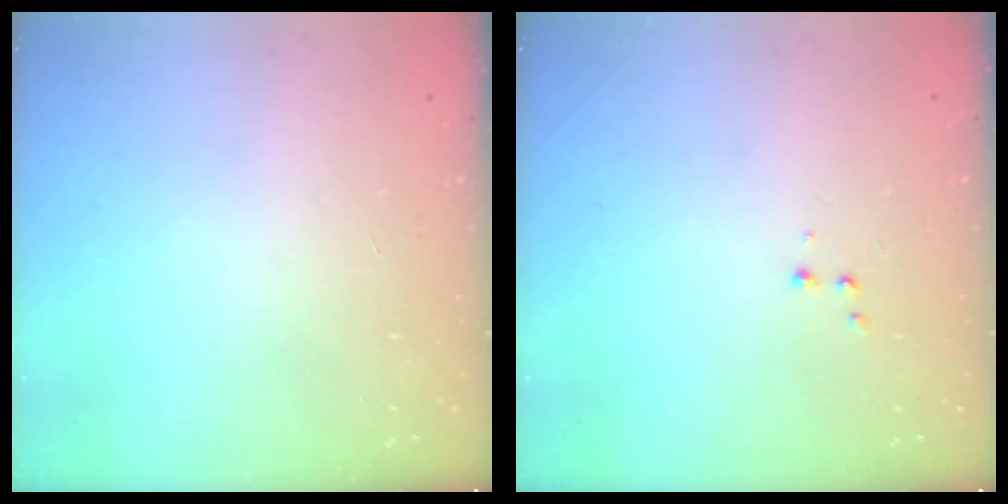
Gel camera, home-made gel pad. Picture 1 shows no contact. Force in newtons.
{"total": 2.6, "press": 2.5, "slide": 0.6}